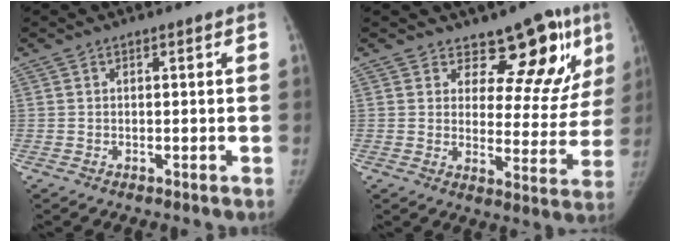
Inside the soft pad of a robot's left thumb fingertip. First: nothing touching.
{"total": 13.8, "force": [9.0, 7.0, 7.7], "torque": [-0.036, -0.059, 0.114]}